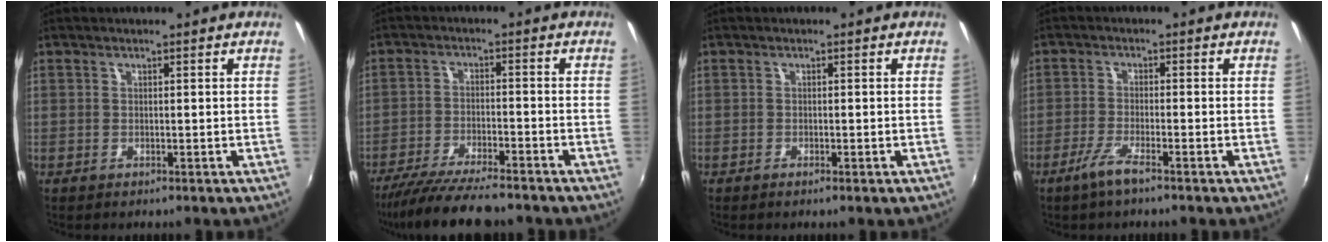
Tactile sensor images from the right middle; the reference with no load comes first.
{"total": 12.8, "force": [-11.1, 1.7, 6.1], "torque": [-0.133, -0.027, -0.185]}
{"total": 0.8, "force": [-0.6, 0.1, 0.5], "torque": [-0.008, 0.000, -0.010]}
{"total": 4.3, "force": [-3.0, 0.2, 3.0], "torque": [-0.074, -0.007, -0.061]}